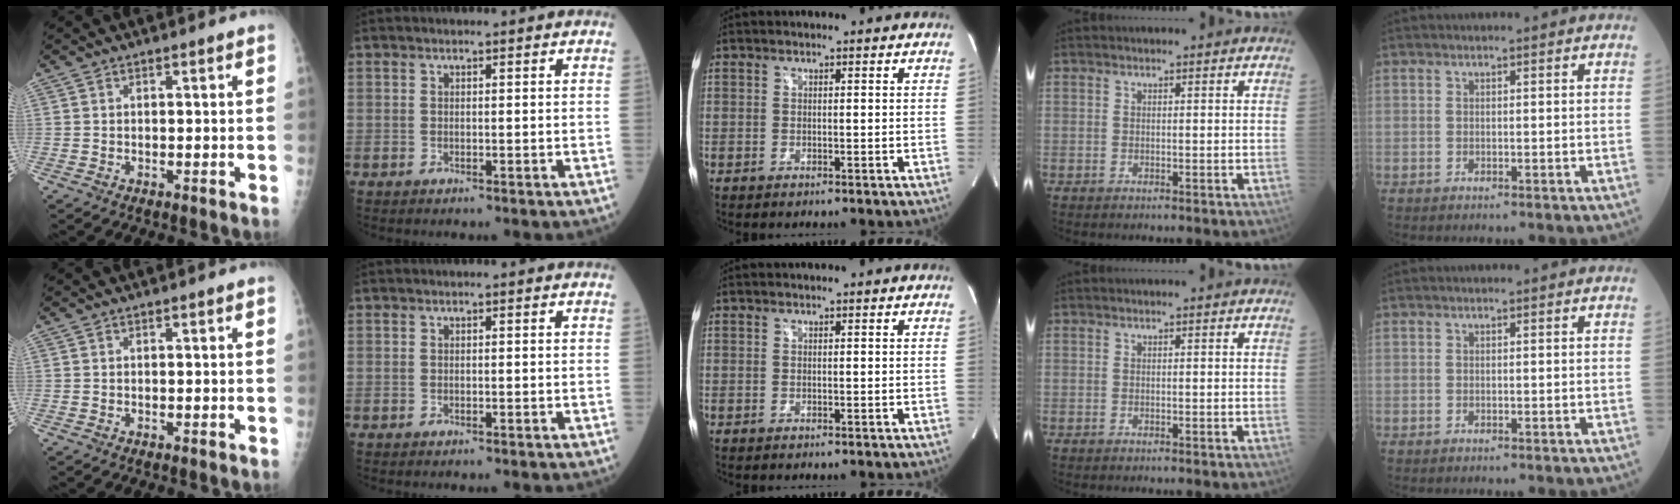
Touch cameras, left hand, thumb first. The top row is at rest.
{}